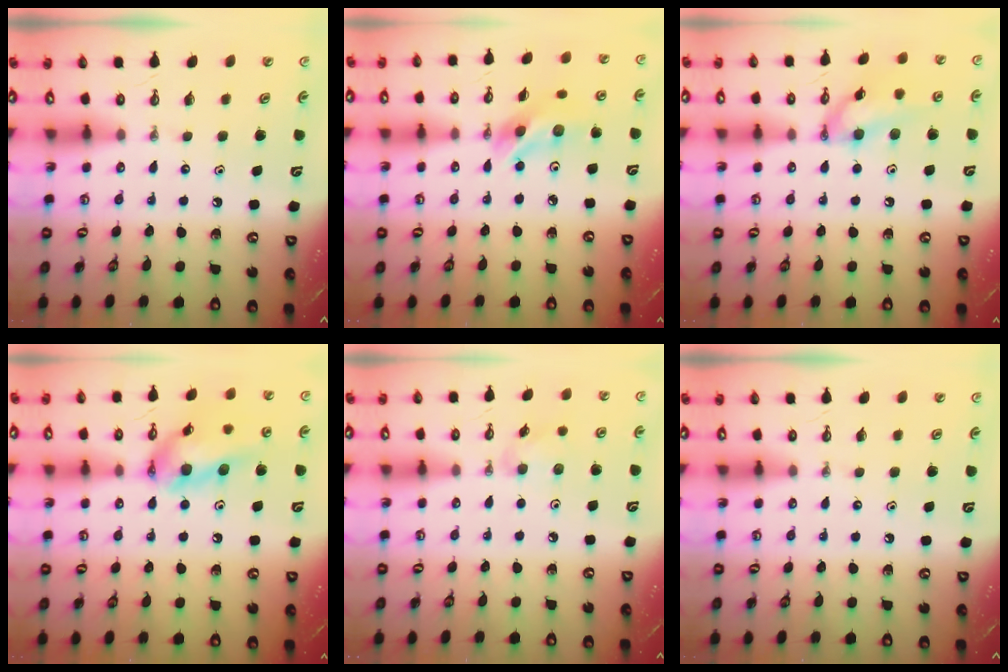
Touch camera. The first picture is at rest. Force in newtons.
{"total": 10.5, "press": 10.5, "slide": 0.4}
{"total": 12.0, "press": 12.0, "slide": 0.7}
{"total": 14.2, "press": 14.2, "slide": 1.2}
{"total": 5.3, "press": 5.3, "slide": 0.6}
{"total": 0.0}